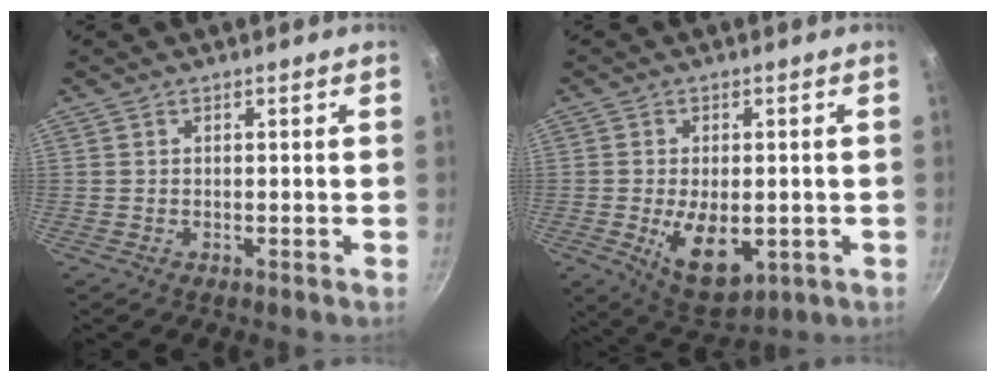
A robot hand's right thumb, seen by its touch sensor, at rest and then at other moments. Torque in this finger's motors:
{"motor_torque": [-0.28, 0.46, 0.87, -0.60, 0.07]}